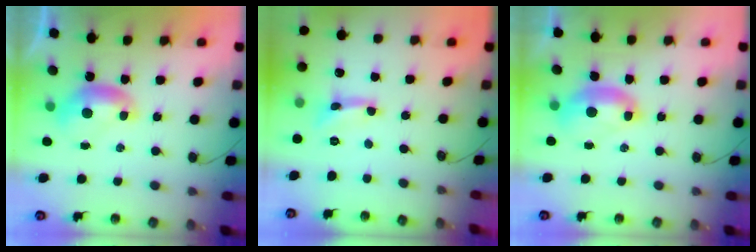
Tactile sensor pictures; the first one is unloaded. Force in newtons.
{"total": 1.5, "press": 1.4, "slide": 0.3}
{"total": 2.6, "press": 2.5, "slide": 0.5}